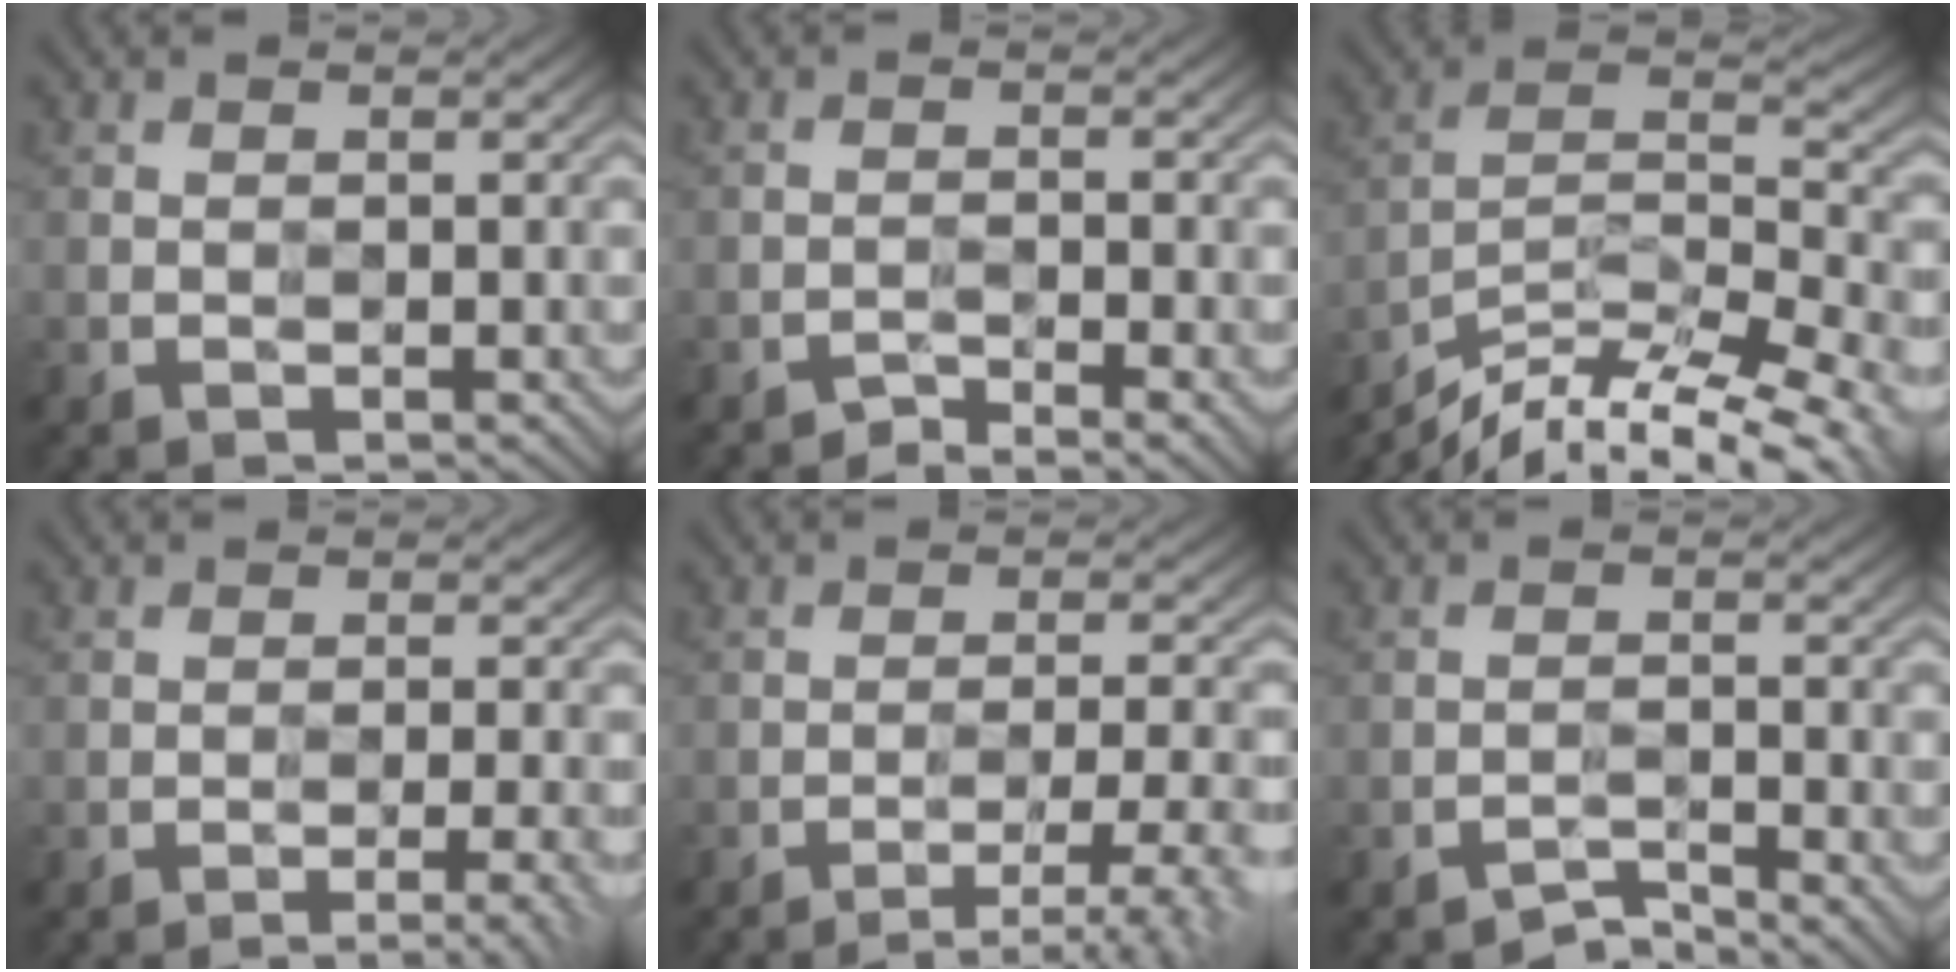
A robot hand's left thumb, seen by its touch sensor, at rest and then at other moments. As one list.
[{"total": 2.7, "force": [-2.3, 0.3, 1.4], "torque": [-0.021, 0.002, -0.048]}, {"total": 15.2, "force": [-12.0, 4.1, 8.3], "torque": [-0.151, -0.006, -0.193]}, {"total": 4.4, "force": [-2.8, 0.7, 3.4], "torque": [-0.044, 0.009, -0.047]}, {"total": 7.5, "force": [-5.0, 1.2, 5.5], "torque": [-0.088, 0.009, -0.070]}, {"total": 2.9, "force": [-2.7, 0.2, 1.0], "torque": [-0.013, 0.005, -0.053]}]